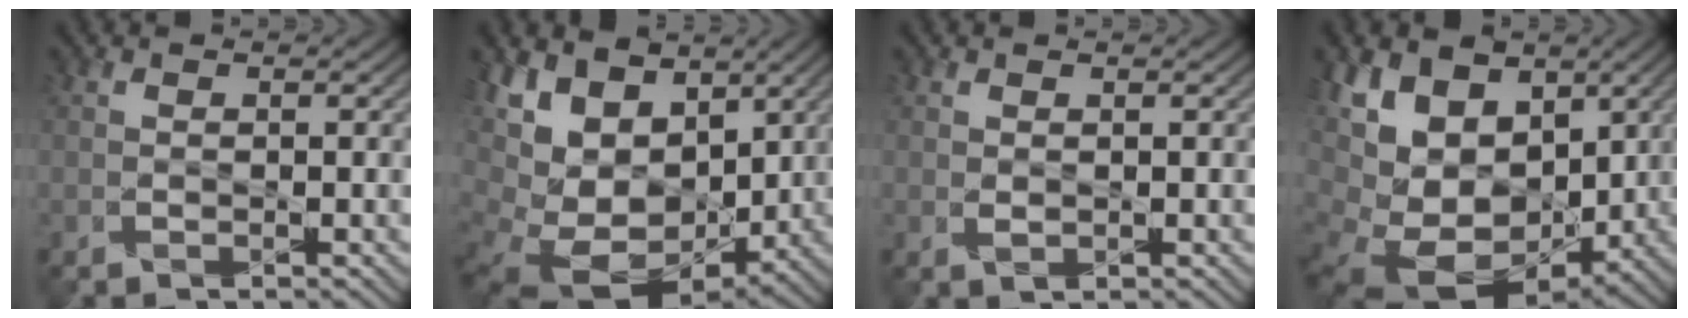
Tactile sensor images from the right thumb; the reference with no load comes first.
{"total": 13.9, "force": [2.0, 9.7, 9.7], "torque": [-0.204, -0.013, 0.064]}
{"total": 0.6, "force": [0.4, 0.3, 0.4], "torque": [-0.009, -0.003, 0.009]}
{"total": 15.3, "force": [0.8, 11.0, 10.7], "torque": [-0.218, -0.017, 0.042]}